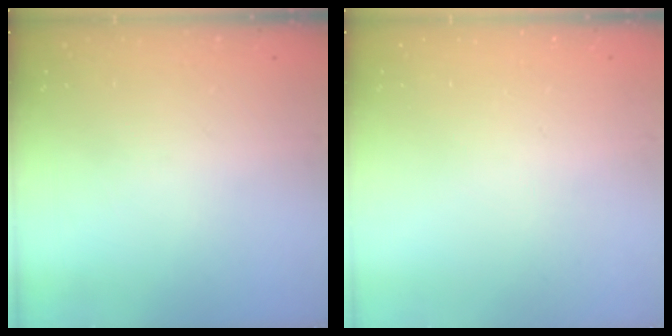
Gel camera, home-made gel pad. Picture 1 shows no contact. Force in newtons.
{"total": 0.0}